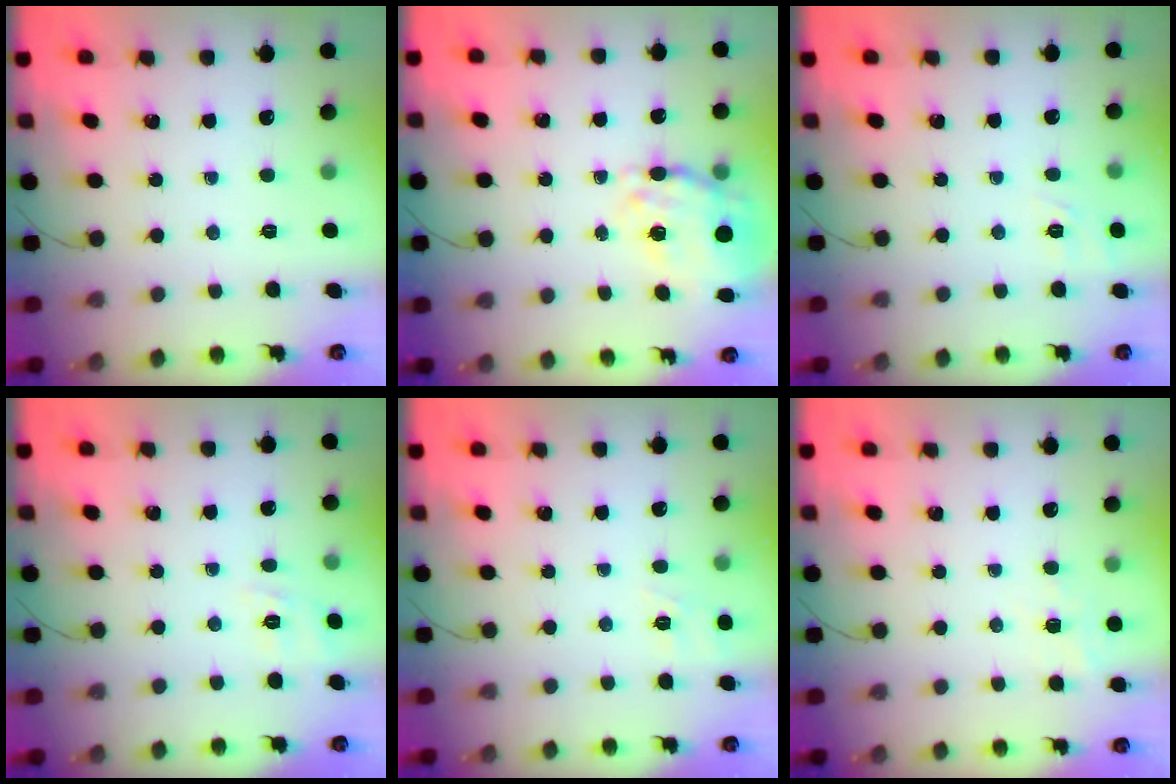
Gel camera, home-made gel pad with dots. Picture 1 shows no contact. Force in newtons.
{"total": 12.1, "press": 11.4, "slide": 3.9}
{"total": 1.6, "press": 0.4, "slide": 1.5}
{"total": 2.0, "press": 0.4, "slide": 1.9}
{"total": 7.6, "press": 7.5, "slide": 1.4}
{"total": 7.1, "press": 6.9, "slide": 1.8}